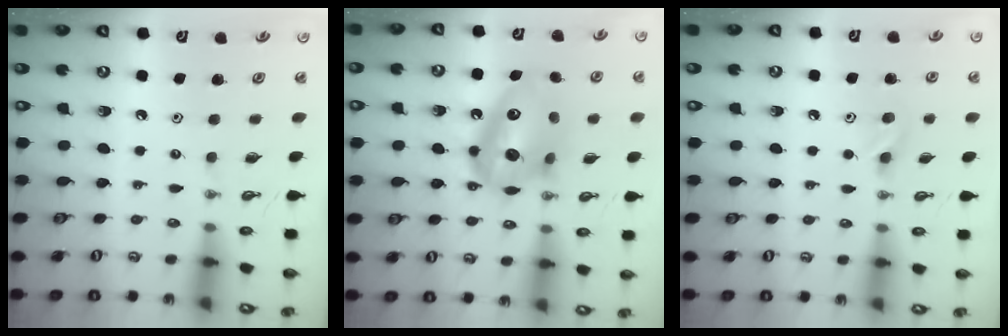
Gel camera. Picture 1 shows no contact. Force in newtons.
{"total": 14.7, "press": 14.6, "slide": 1.6}
{"total": 5.1, "press": 4.9, "slide": 1.4}